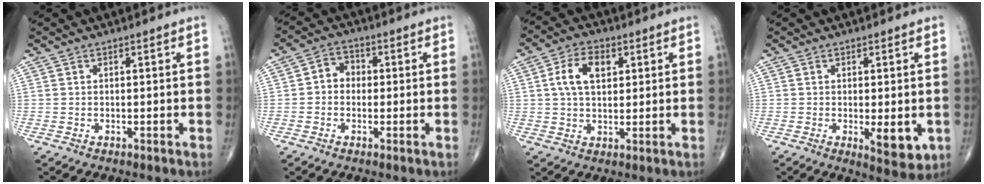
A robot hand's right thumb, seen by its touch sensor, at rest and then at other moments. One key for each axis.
{"total": 4.3, "fx": -0.2, "fy": 3.7, "fz": 2.2, "tx": -0.015, "ty": 0.018, "tz": -0.014}
{"total": 8.0, "fx": 2.2, "fy": 5.0, "fz": 5.9, "tx": -0.096, "ty": 0.005, "tz": 0.037}
{"total": 6.0, "fx": -1.2, "fy": 2.2, "fz": 5.5, "tx": -0.067, "ty": -0.016, "tz": -0.010}